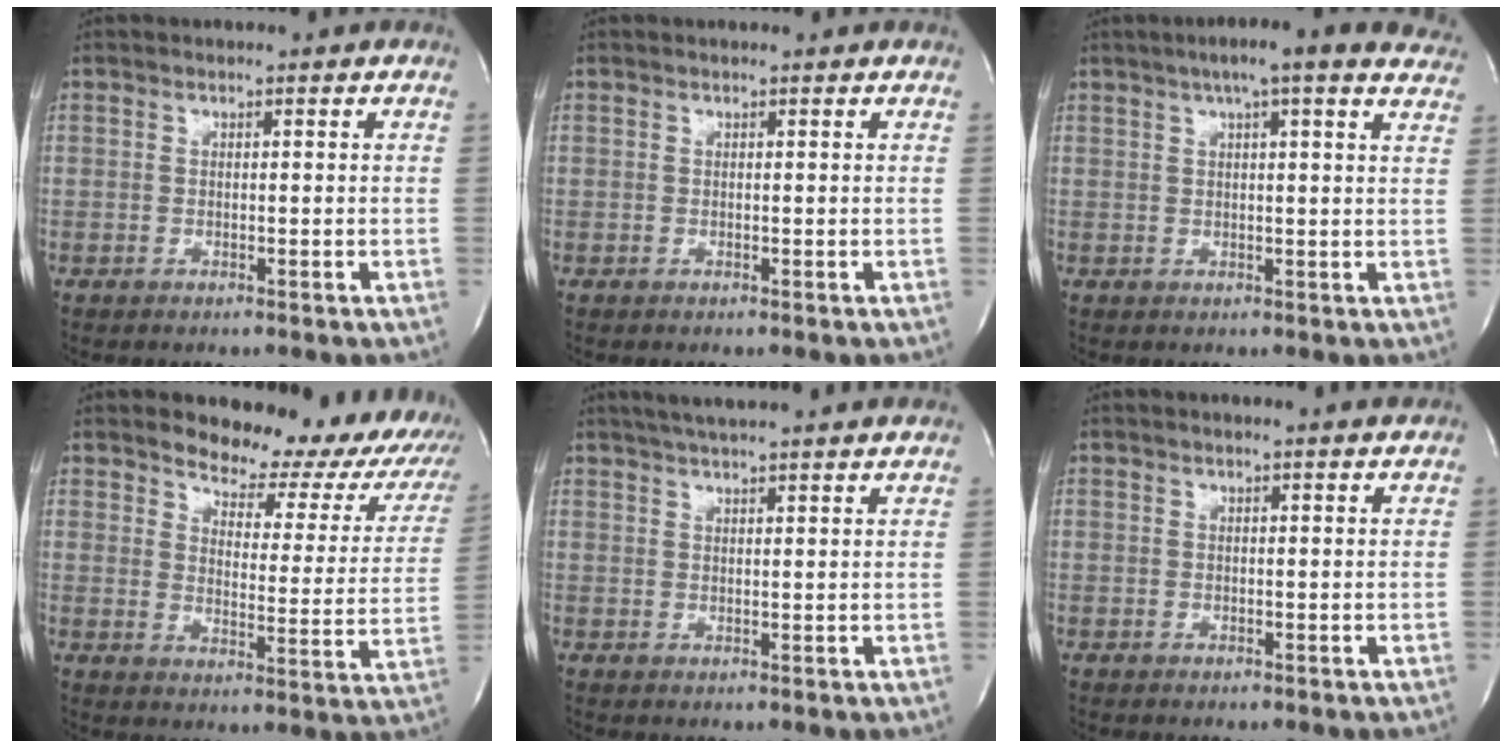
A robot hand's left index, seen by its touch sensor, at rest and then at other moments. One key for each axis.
{"total": 0.5, "fx": 0.5, "fy": -0.1, "fz": 0.2, "tx": -0.006, "ty": -0.001, "tz": 0.005}
{"total": 14.3, "fx": 11.4, "fy": 1.6, "fz": 8.5, "tx": -0.122, "ty": 0.029, "tz": 0.132}
{"total": 15.8, "fx": 12.8, "fy": 5.7, "fz": 7.2, "tx": -0.062, "ty": -0.029, "tz": 0.134}
{"total": 11.7, "fx": 10.3, "fy": 0.3, "fz": 5.5, "tx": -0.092, "ty": 0.025, "tz": 0.134}
{"total": 3.5, "fx": 3.2, "fy": -0.3, "fz": 1.2, "tx": -0.021, "ty": -0.001, "tz": 0.032}